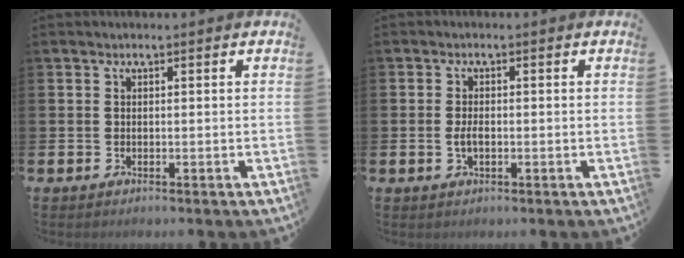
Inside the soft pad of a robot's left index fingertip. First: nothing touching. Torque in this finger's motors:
{"motor_torque": [0.45, 0.15, 0.03, 0.07]}